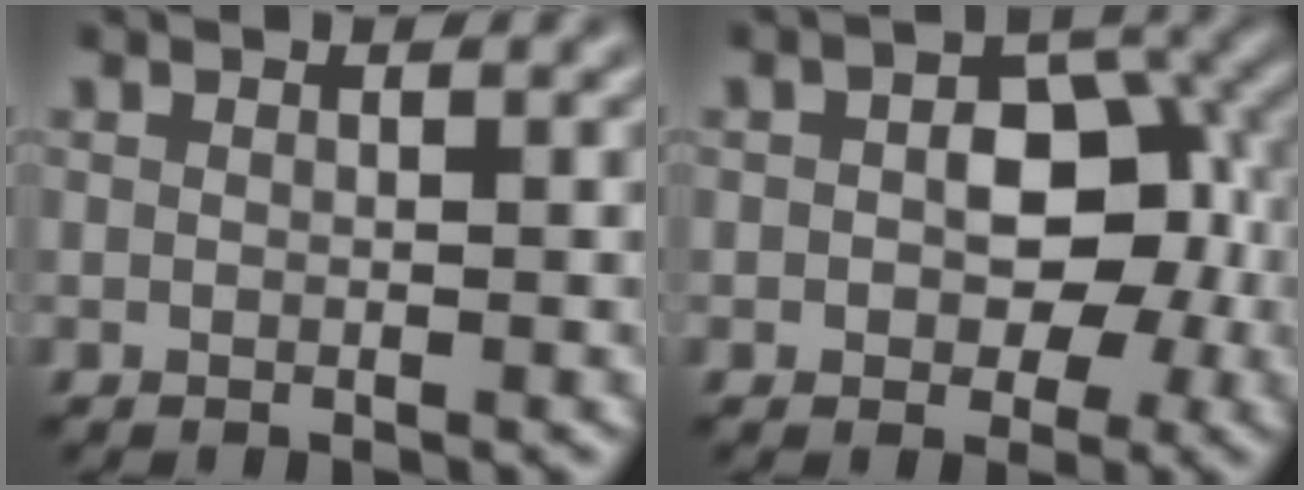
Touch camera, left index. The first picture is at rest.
{"total": 5.9, "force": [-0.2, 4.0, 4.3], "torque": [-0.050, 0.001, -0.006]}